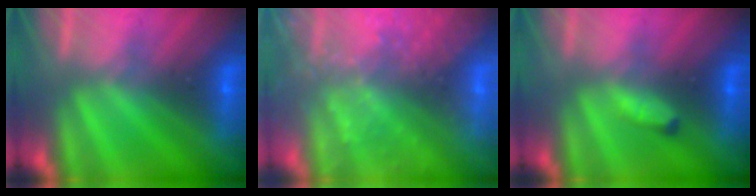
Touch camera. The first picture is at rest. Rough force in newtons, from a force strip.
{"total": 10.8}
{"total": 2.5}